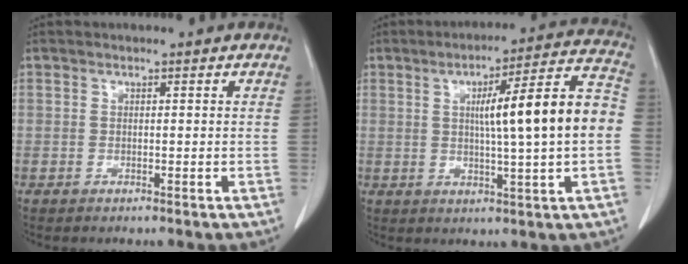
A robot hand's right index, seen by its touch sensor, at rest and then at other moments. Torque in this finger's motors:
{"motor_torque": [1.32, -0.09, 0.41, 0.13]}